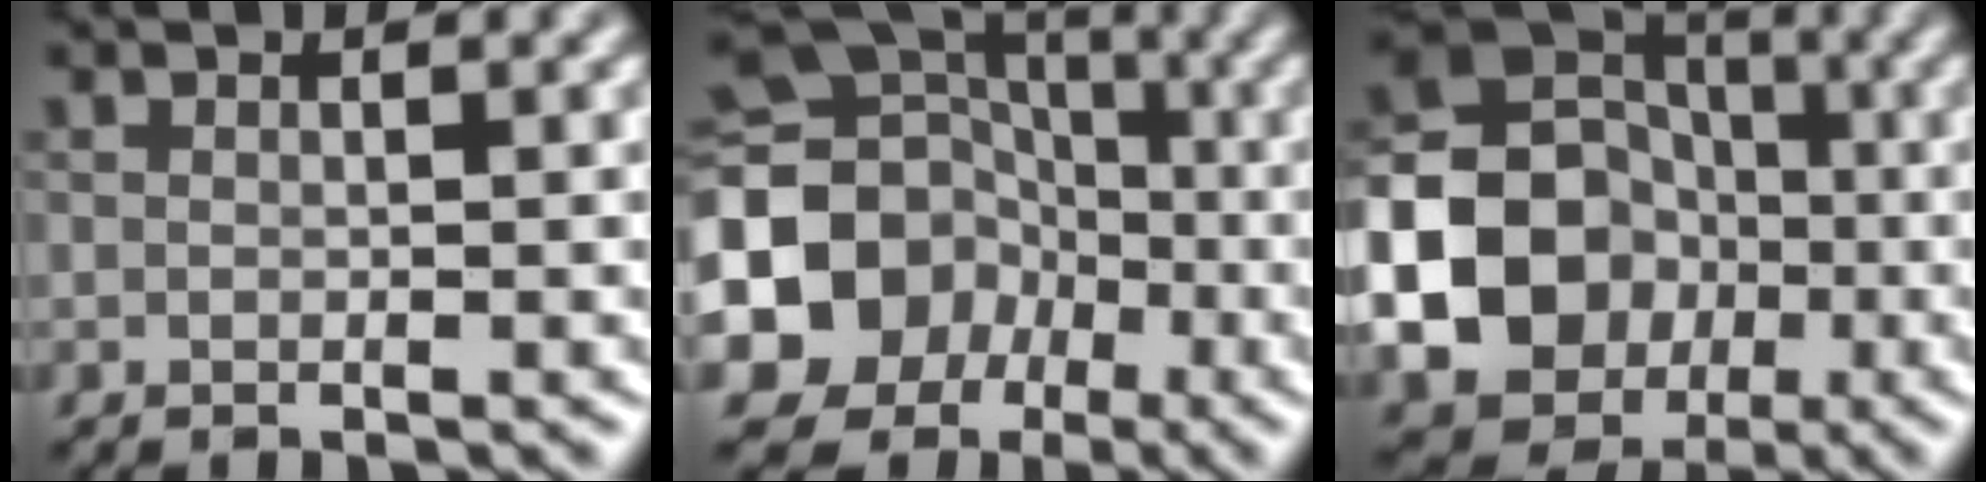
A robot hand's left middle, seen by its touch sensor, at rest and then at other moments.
{"total": 15.8, "force": [-3.9, 14.1, 6.0], "torque": [-0.143, -0.015, -0.089]}
{"total": 23.2, "force": [-5.5, 21.3, 7.2], "torque": [-0.179, -0.031, -0.129]}